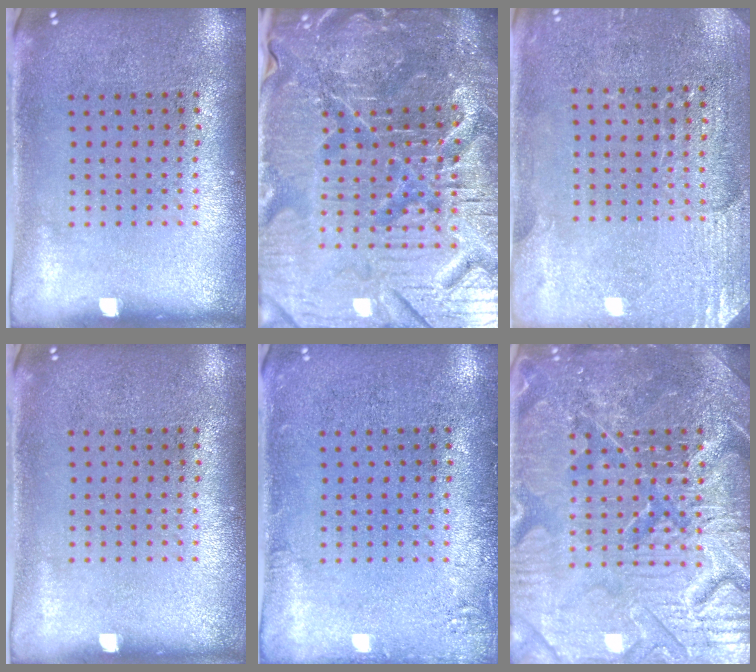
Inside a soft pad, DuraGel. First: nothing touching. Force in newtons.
{"total": 7.2, "press": 6.4, "slide": 3.4}
{"total": 2.9, "press": 2.8, "slide": 0.8}
{"total": 0.0}
{"total": 1.5, "press": 1.4, "slide": 0.3}
{"total": 7.9, "press": 7.8, "slide": 1.0}